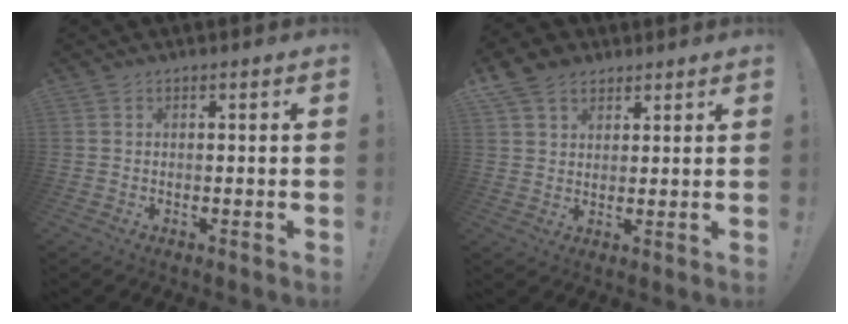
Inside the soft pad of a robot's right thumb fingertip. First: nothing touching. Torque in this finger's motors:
{"motor_torque": [0.08, 0.13, 0.59, 0.35, 0.03]}